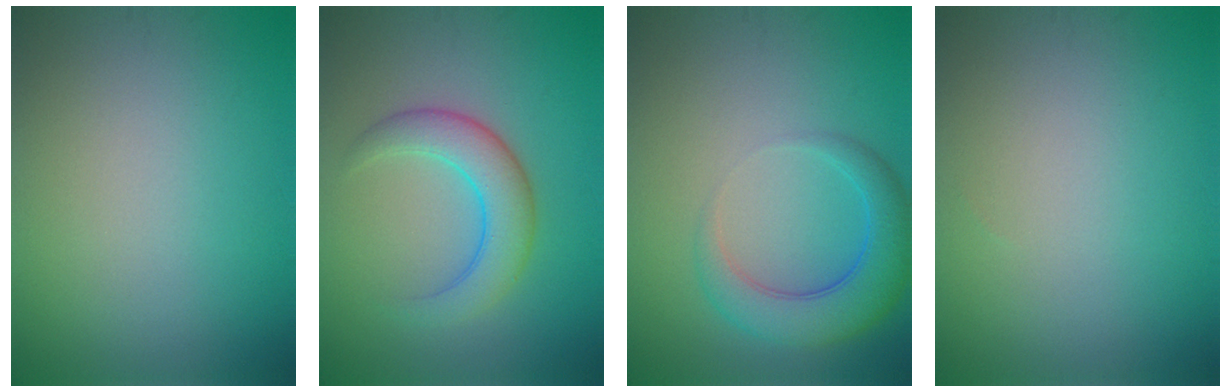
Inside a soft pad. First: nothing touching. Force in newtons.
{"total": 4.4, "press": 4.4, "slide": 0.3}
{"total": 5.0, "press": 5.0, "slide": 0.4}
{"total": 0.0}